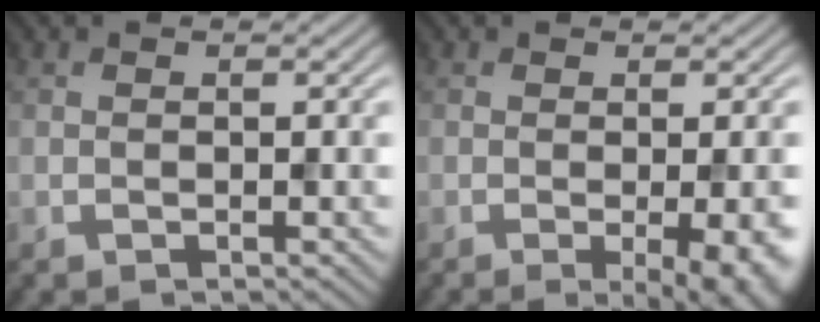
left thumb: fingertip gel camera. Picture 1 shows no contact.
{"total": 7.3, "force": [-2.1, 2.0, 6.7], "torque": [-0.086, -0.007, -0.017]}